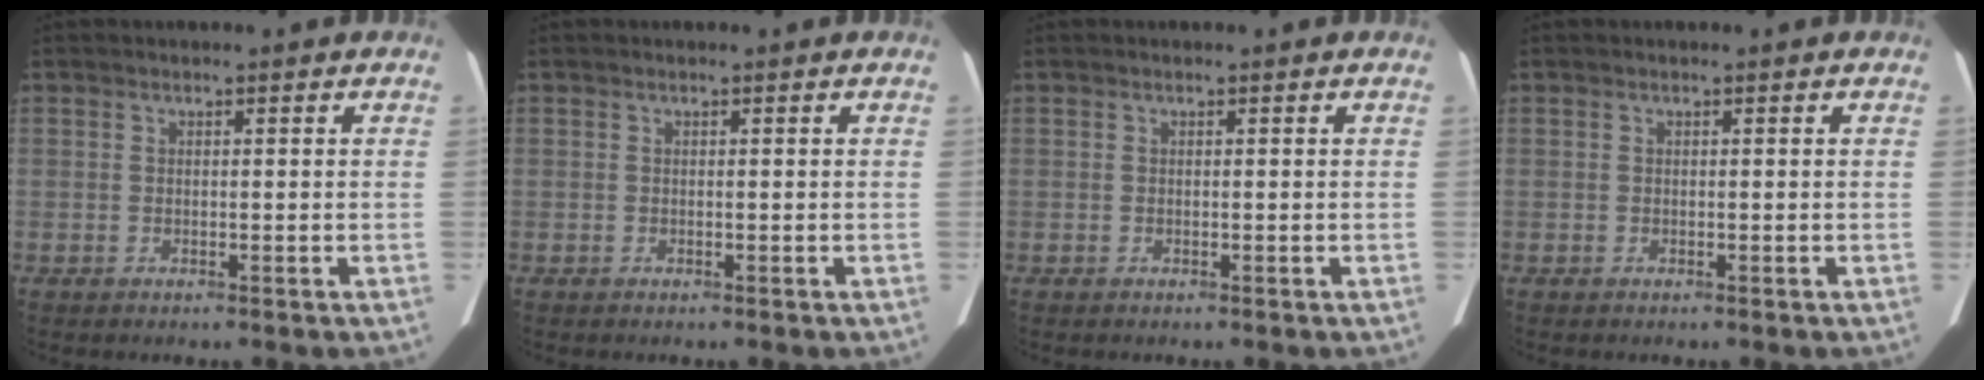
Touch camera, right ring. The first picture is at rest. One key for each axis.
{"total": 0.0}
{"total": 0.0}
{"total": 0.0}